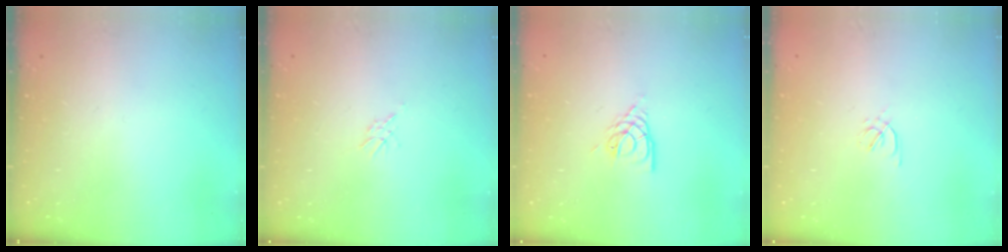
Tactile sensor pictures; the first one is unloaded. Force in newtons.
{"total": 2.1, "press": 2.1, "slide": 0.5}
{"total": 5.2, "press": 5.2, "slide": 0.3}
{"total": 1.7, "press": 1.6, "slide": 0.5}